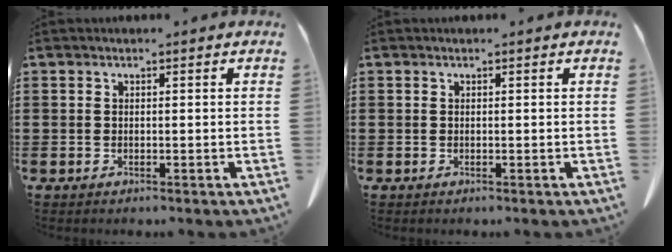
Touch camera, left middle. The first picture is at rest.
{"total": 0.0}